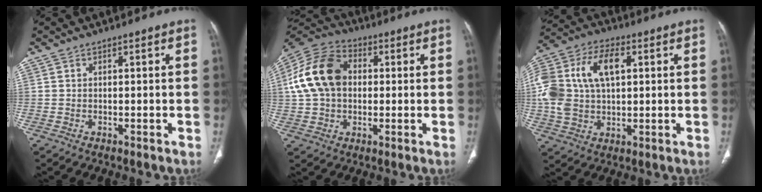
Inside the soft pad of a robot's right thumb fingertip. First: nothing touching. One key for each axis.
{"total": 16.0, "fx": 1.9, "fy": 11.7, "fz": 10.7, "tx": -0.194, "ty": 0.029, "tz": 0.026}
{"total": 19.0, "fx": 3.6, "fy": 11.7, "fz": 14.5, "tx": -0.306, "ty": 0.019, "tz": 0.063}